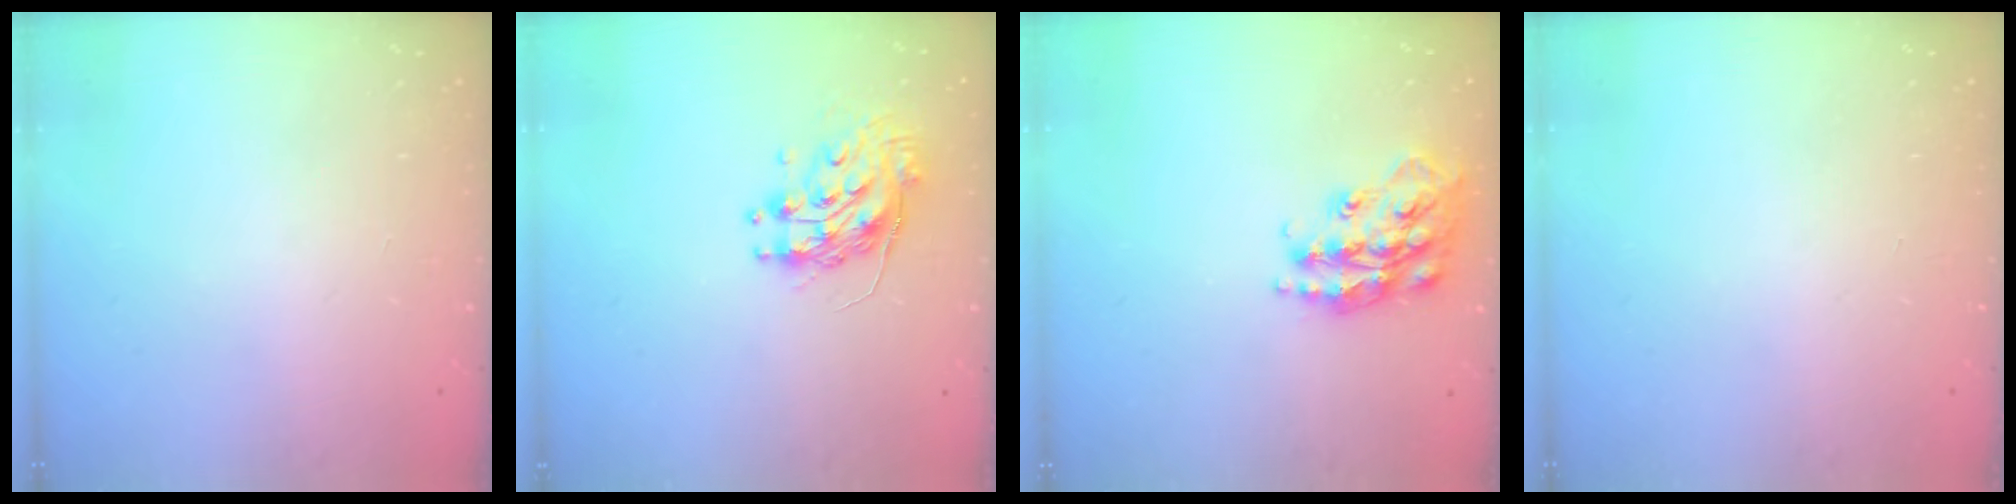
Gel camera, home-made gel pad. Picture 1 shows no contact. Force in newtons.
{"total": 9.8, "press": 9.8, "slide": 0.7}
{"total": 18.2, "press": 18.2, "slide": 1.2}
{"total": 0.0}